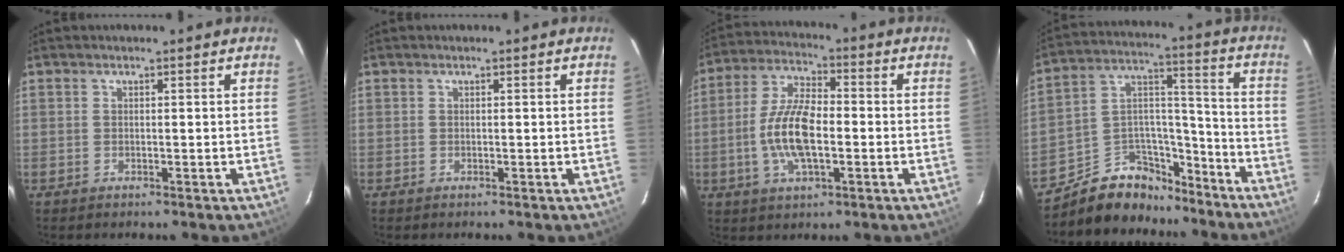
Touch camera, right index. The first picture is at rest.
{"total": 0.0}
{"total": 11.4, "force": [-2.2, 4.7, 10.2], "torque": [-0.210, 0.004, -0.043]}
{"total": 14.5, "force": [-11.5, 8.0, 3.7], "torque": [-0.071, 0.079, -0.180]}